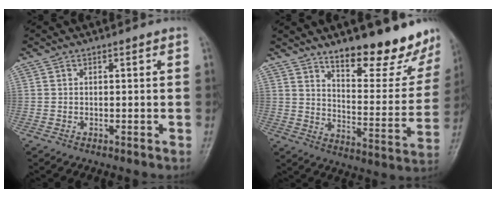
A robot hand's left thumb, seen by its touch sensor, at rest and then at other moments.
{"total": 19.4, "force": [14.6, 6.2, 11.2], "torque": [-0.106, -0.105, 0.207]}